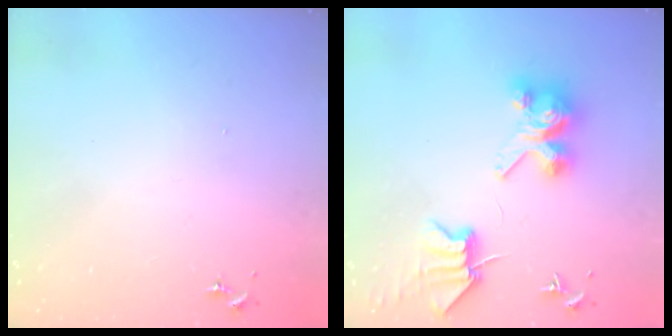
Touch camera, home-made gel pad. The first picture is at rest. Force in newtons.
{"total": 8.7, "press": 8.6, "slide": 1.2}